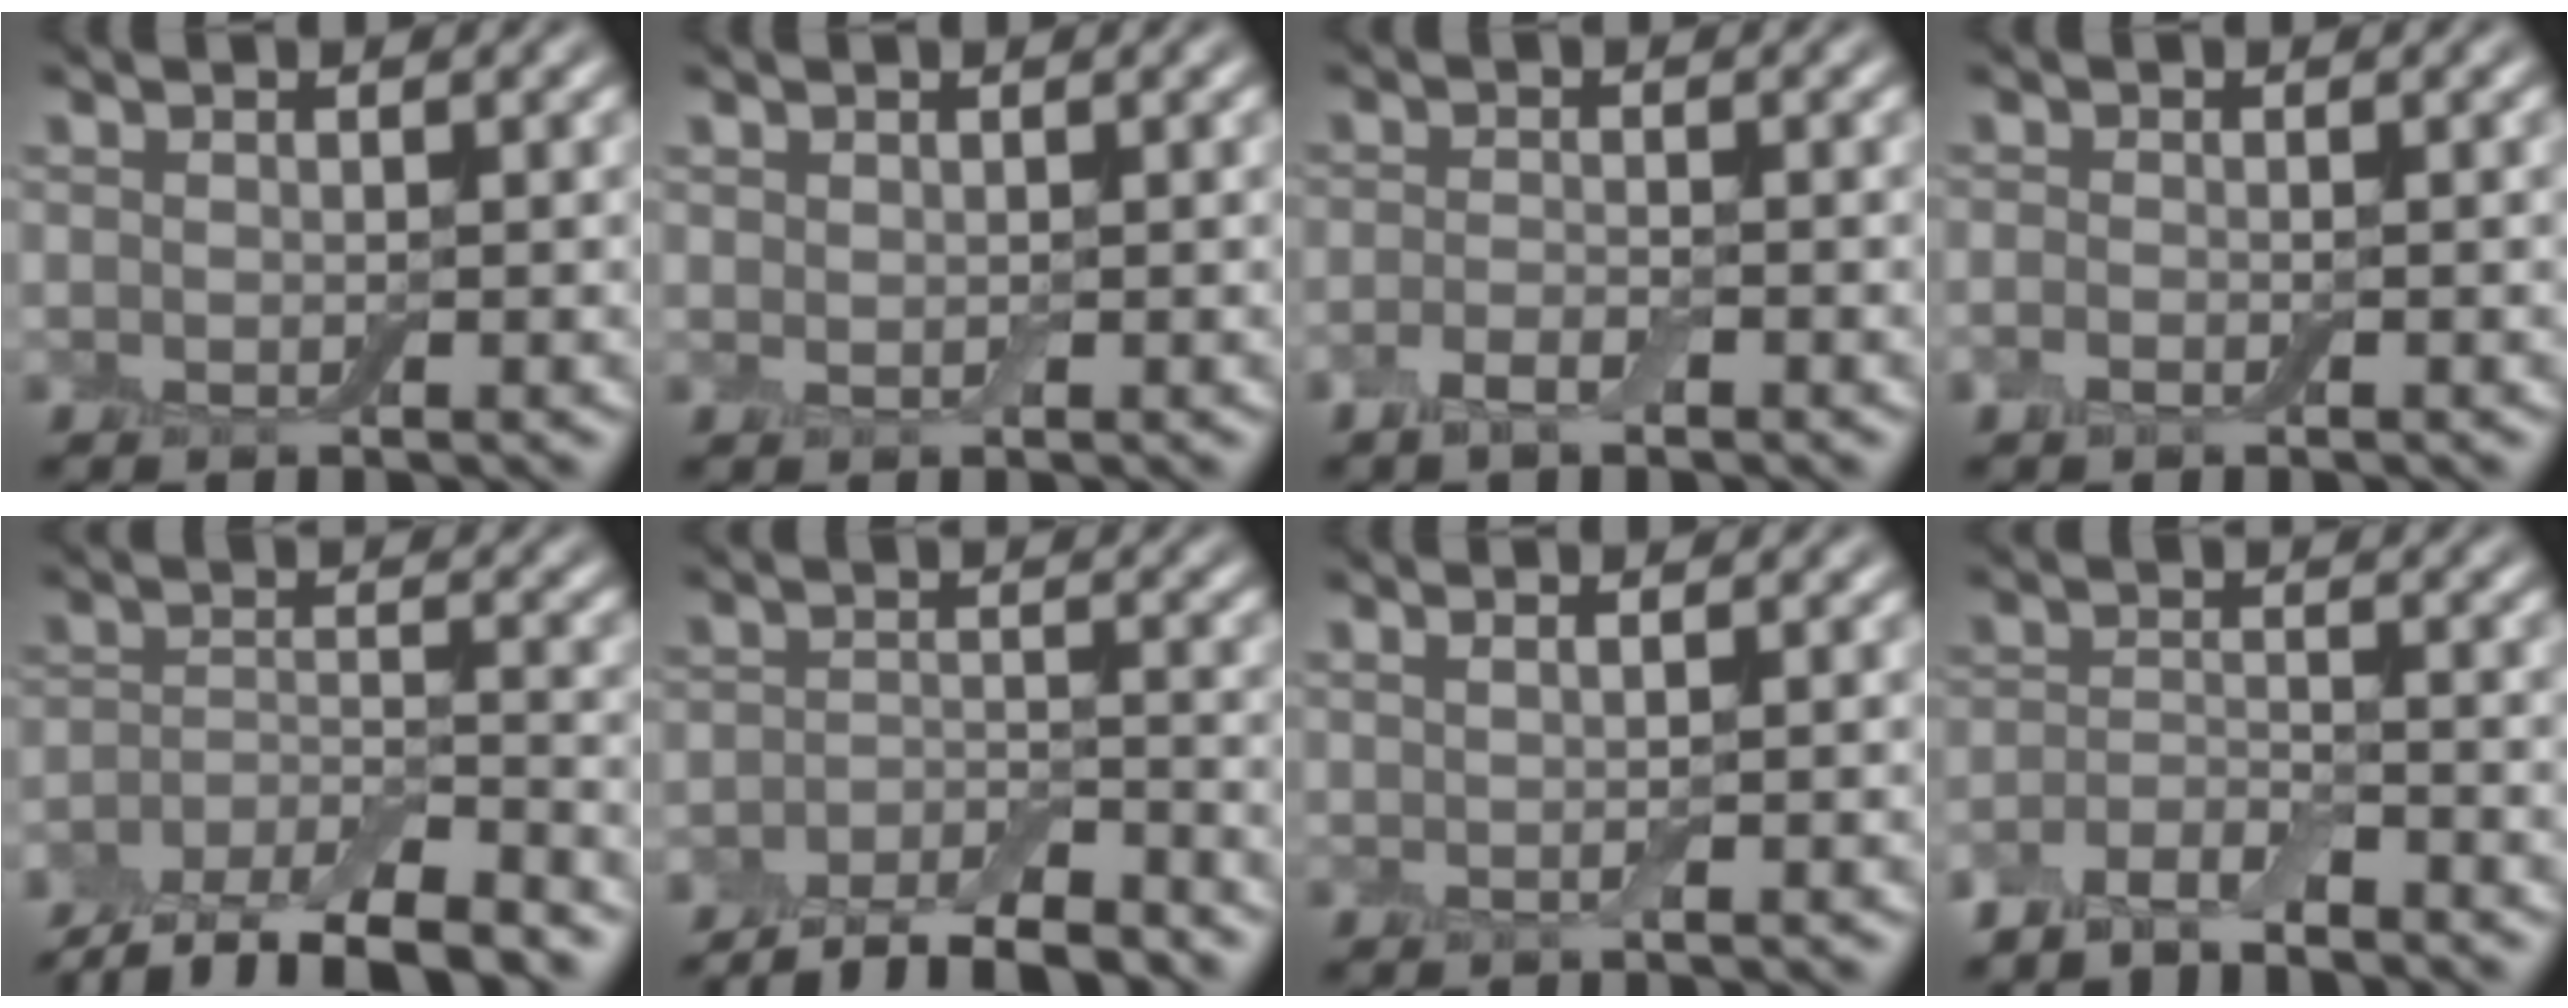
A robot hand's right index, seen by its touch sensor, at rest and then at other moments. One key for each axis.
{"total": 0.7, "fx": 0.3, "fy": 0.5, "fz": 0.3, "tx": -0.002, "ty": 0.004, "tz": 0.004}
{"total": 1.5, "fx": -0.9, "fy": 0.5, "fz": 1.1, "tx": -0.027, "ty": 0.003, "tz": -0.023}
{"total": 0.7, "fx": -0.4, "fy": 0.3, "fz": 0.5, "tx": -0.013, "ty": 0.002, "tz": -0.011}
{"total": 8.2, "fx": -6.7, "fy": 2.7, "fz": 3.8, "tx": -0.072, "ty": -0.007, "tz": -0.115}
{"total": 6.3, "fx": -5.4, "fy": 1.8, "fz": 2.7, "tx": -0.039, "ty": -0.001, "tz": -0.095}
{"total": 0.8, "fx": 0.4, "fy": 0.1, "fz": 0.7, "tx": -0.014, "ty": 0.003, "tz": 0.004}
{"total": 2.9, "fx": -2.6, "fy": 0.7, "fz": 1.2, "tx": -0.031, "ty": 0.001, "tz": -0.058}